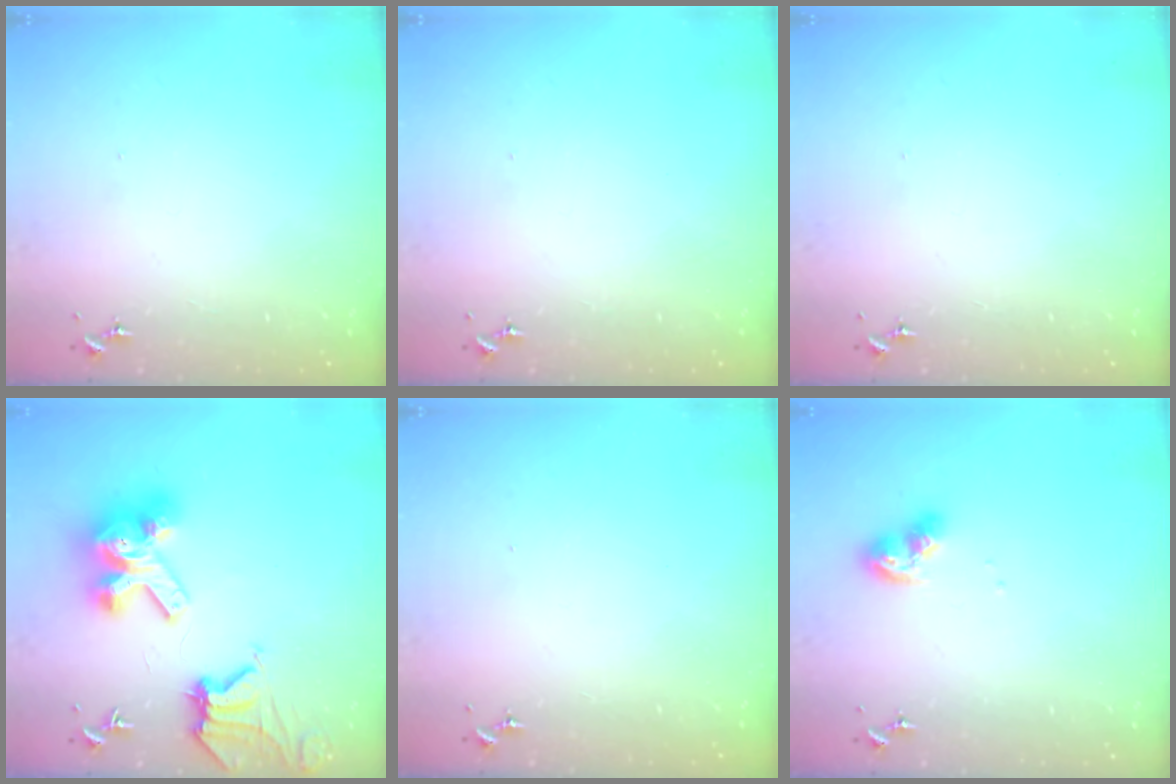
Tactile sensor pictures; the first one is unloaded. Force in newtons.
{"total": 0.0}
{"total": 0.0}
{"total": 16.5, "press": 16.4, "slide": 2.2}
{"total": 0.0}
{"total": 9.0, "press": 9.0, "slide": 1.0}